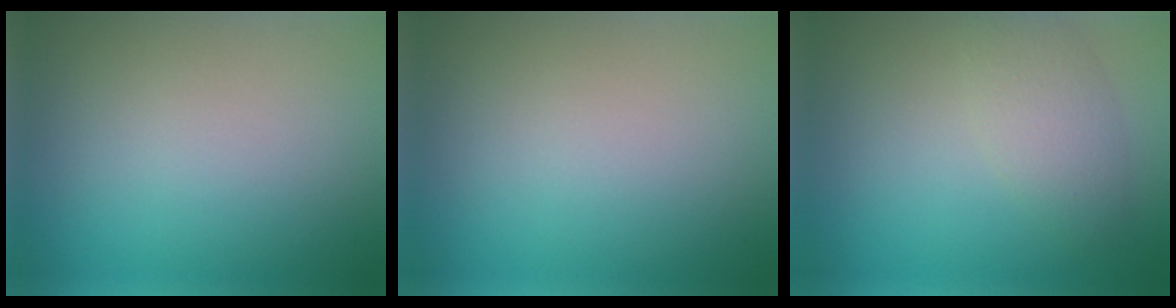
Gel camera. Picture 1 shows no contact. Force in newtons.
{"total": 0.0}
{"total": 3.1, "press": 3.1, "slide": 0.1}